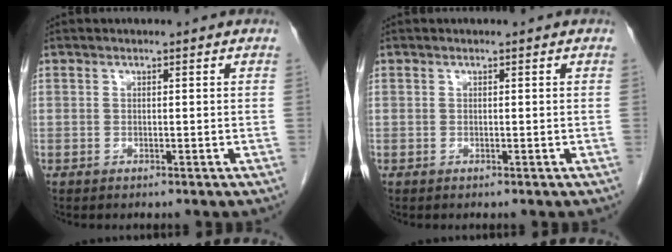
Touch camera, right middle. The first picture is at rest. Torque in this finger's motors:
{"motor_torque": [0.00, 0.00, 0.00, 0.01]}